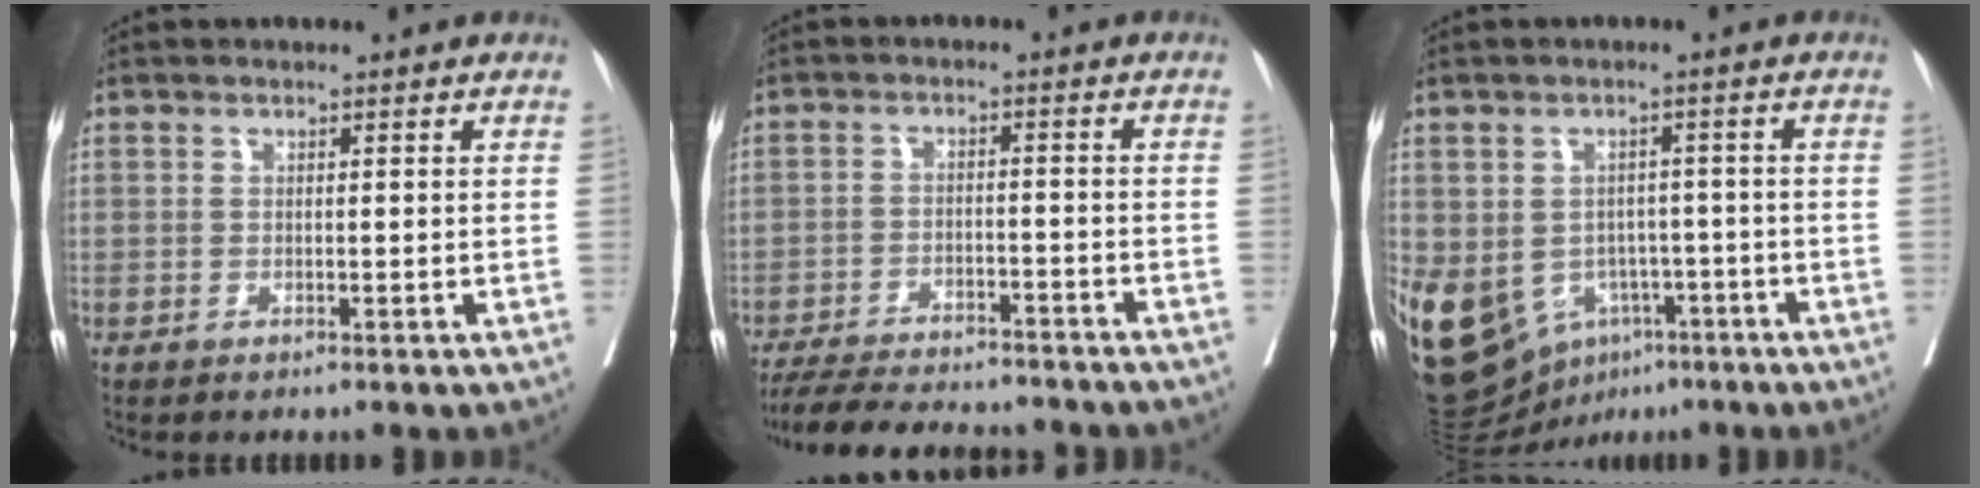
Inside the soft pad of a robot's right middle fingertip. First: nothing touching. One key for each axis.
{"total": 16.9, "fx": -15.2, "fy": 3.1, "fz": 6.6, "tx": -0.131, "ty": -0.016, "tz": -0.211}
{"total": 15.3, "fx": -7.0, "fy": 11.2, "fz": 7.7, "tx": -0.170, "ty": 0.012, "tz": -0.094}